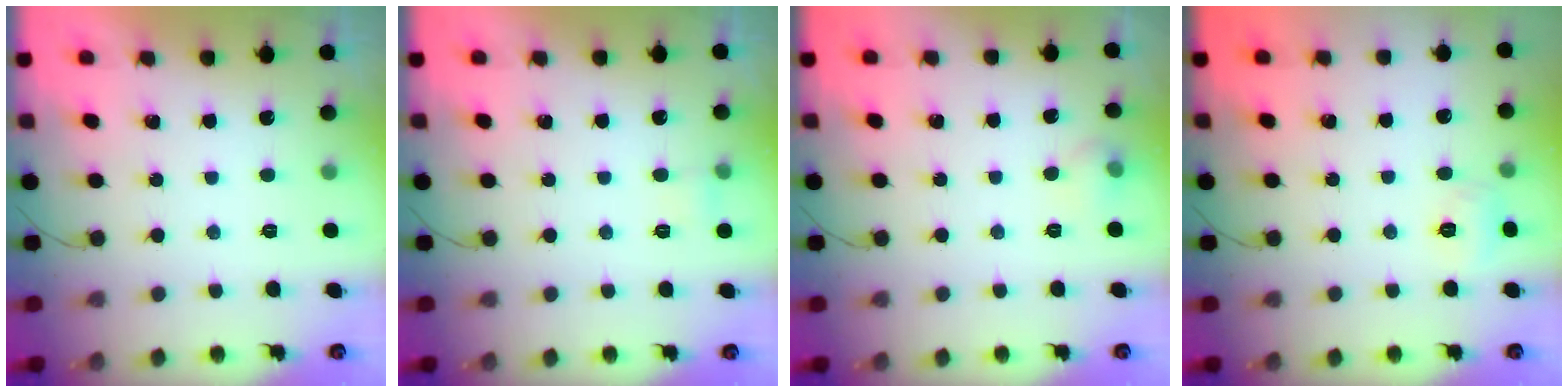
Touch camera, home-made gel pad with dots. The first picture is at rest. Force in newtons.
{"total": 7.5, "press": 3.4, "slide": 6.7}
{"total": 7.9, "press": 4.8, "slide": 6.3}
{"total": 6.1, "press": 5.9, "slide": 1.5}